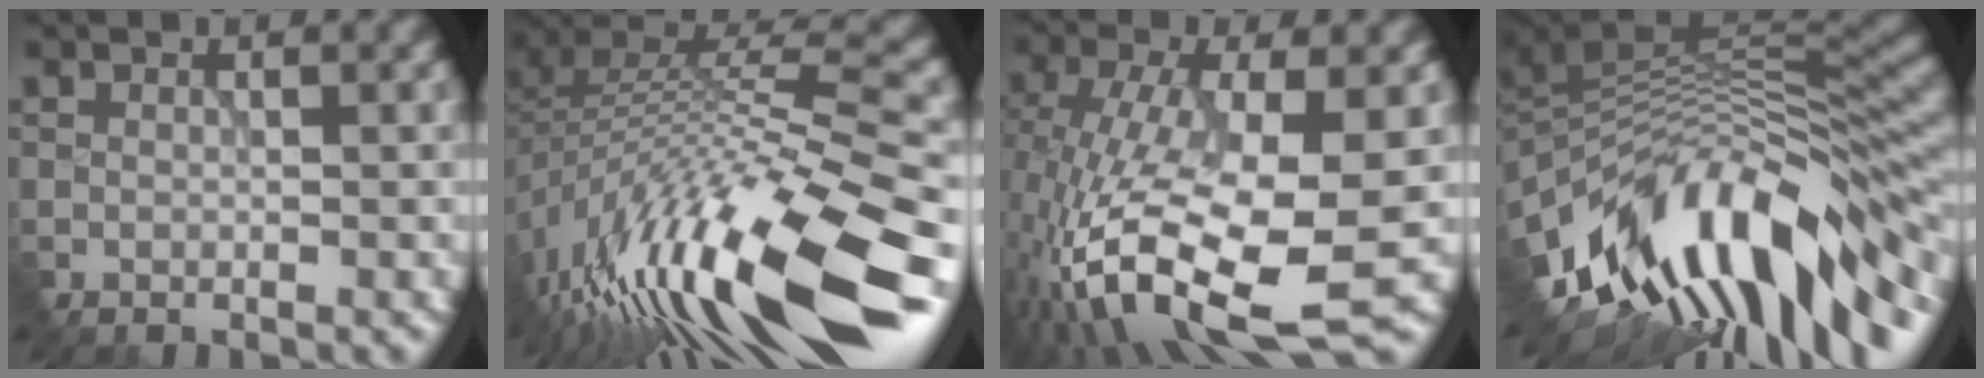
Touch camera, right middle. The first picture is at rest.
{"total": 15.4, "force": [-7.7, 4.1, 12.6], "torque": [-0.230, 0.019, -0.140]}
{"total": 12.6, "force": [-4.1, 4.6, 11.1], "torque": [-0.223, -0.020, -0.072]}
{"total": 14.6, "force": [-6.0, 6.0, 11.9], "torque": [-0.210, 0.014, -0.102]}